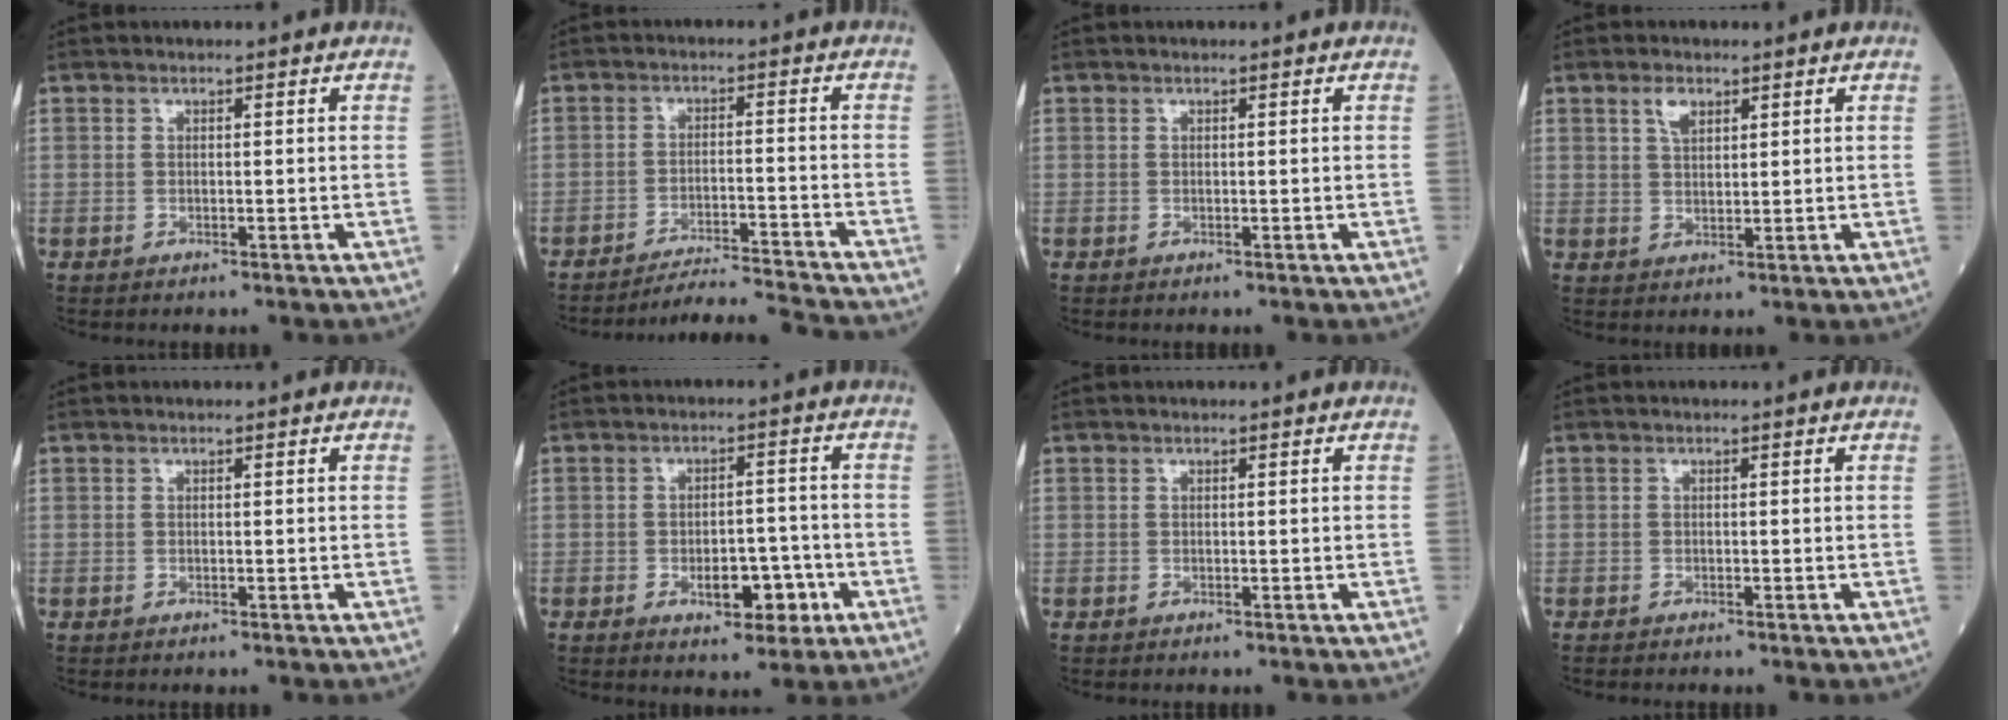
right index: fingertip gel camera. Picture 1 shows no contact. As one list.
[{"total": 9.3, "force": [-9.1, -2.1, 0.7], "torque": [-0.012, -0.003, -0.151]}, {"total": 0.0}, {"total": 3.0, "force": [1.7, 1.4, 2.0], "torque": [-0.040, 0.003, 0.035]}, {"total": 0.0}, {"total": 6.5, "force": [-2.4, 3.1, 5.1], "torque": [-0.071, 0.006, -0.030]}, {"total": 0.0}, {"total": 0.5, "force": [-0.5, 0.0, 0.1], "torque": [-0.008, -0.002, -0.011]}]